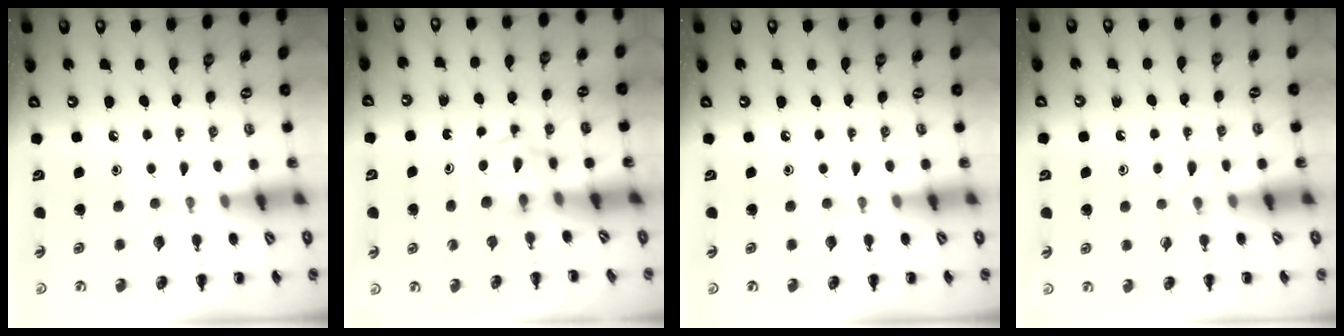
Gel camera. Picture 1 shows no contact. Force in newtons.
{"total": 2.5, "press": 2.3, "slide": 1.0}
{"total": 0.0}
{"total": 5.6, "press": 5.4, "slide": 1.7}